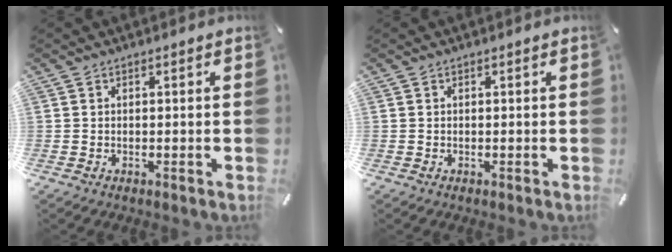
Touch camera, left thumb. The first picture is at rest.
{"total": 0.0}